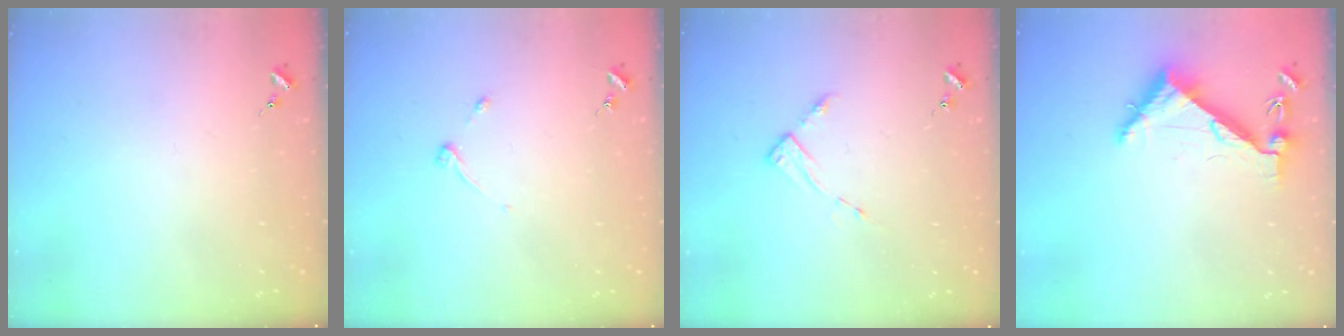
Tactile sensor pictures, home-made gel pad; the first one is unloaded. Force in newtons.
{"total": 3.8, "press": 3.8, "slide": 0.5}
{"total": 2.8, "press": 2.8, "slide": 0.4}
{"total": 6.3, "press": 6.2, "slide": 0.7}